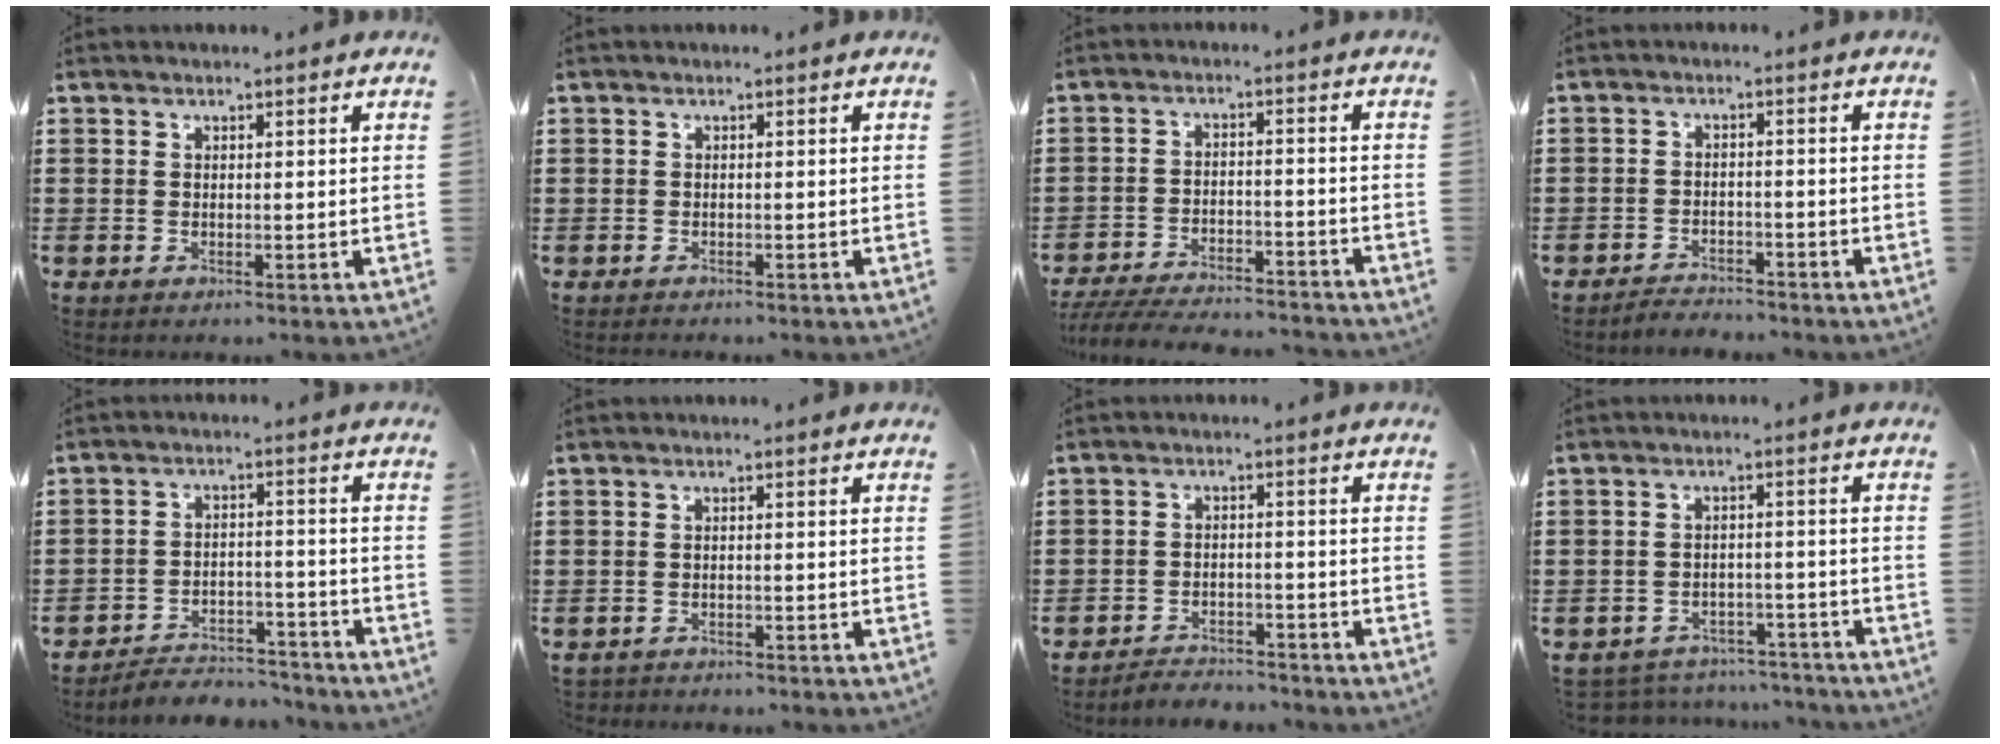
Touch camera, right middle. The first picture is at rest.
{"total": 0.6, "force": [-0.5, 0.2, -0.1], "torque": [0.001, 0.002, -0.011]}
{"total": 6.0, "force": [-5.8, 0.3, 1.5], "torque": [-0.034, -0.002, -0.113]}
{"total": 2.9, "force": [-2.9, 0.4, -0.3], "torque": [-0.004, -0.001, -0.063]}
{"total": 4.5, "force": [-4.4, 0.7, 0.3], "torque": [-0.010, 0.008, -0.094]}
{"total": 1.2, "force": [-1.2, 0.0, -0.1], "torque": [-0.004, -0.002, -0.026]}
{"total": 3.3, "force": [-3.3, 0.4, -0.3], "torque": [-0.005, 0.000, -0.072]}
{"total": 3.8, "force": [-3.8, 0.4, -0.1], "torque": [-0.007, 0.001, -0.080]}